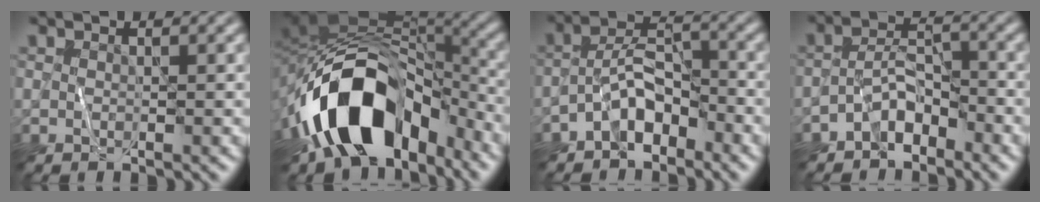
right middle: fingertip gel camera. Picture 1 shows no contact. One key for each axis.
{"total": 15.4, "fx": -7.3, "fy": 9.2, "fz": 9.9, "tx": -0.169, "ty": 0.012, "tz": -0.120}
{"total": 4.7, "fx": -3.2, "fy": 2.3, "fz": 2.6, "tx": -0.035, "ty": 0.019, "tz": -0.068}
{"total": 3.8, "fx": -2.9, "fy": 1.7, "fz": 1.8, "tx": -0.021, "ty": 0.015, "tz": -0.058}